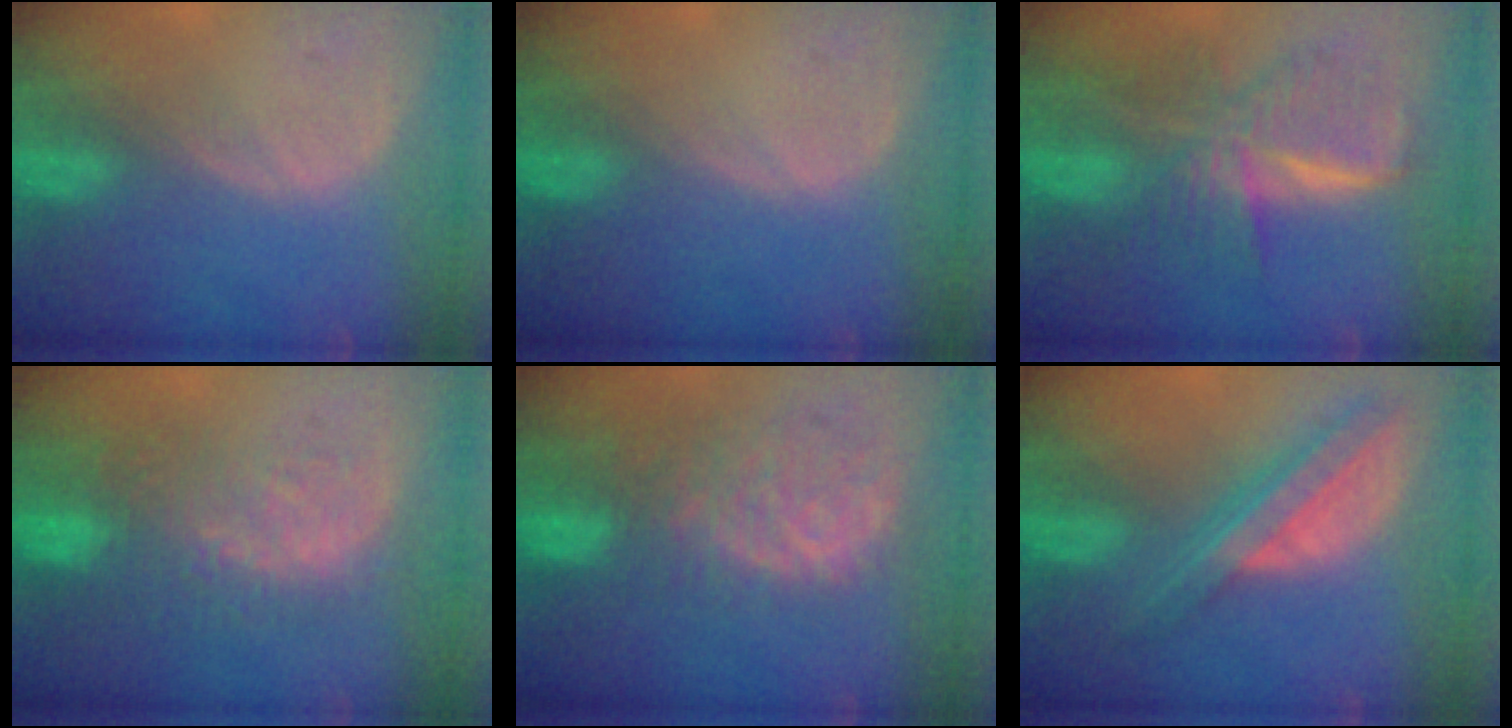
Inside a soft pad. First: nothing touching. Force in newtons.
{"total": 0.0}
{"total": 9.4, "press": 9.4, "slide": 0.5}
{"total": 10.9, "press": 9.6, "slide": 5.2}
{"total": 10.9, "press": 9.5, "slide": 5.4}
{"total": 8.1, "press": 6.8, "slide": 4.3}